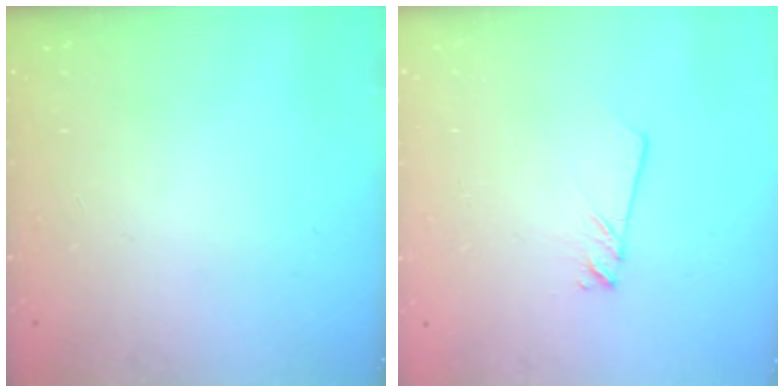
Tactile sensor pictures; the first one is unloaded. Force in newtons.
{"total": 2.0, "press": 2.0, "slide": 0.1}